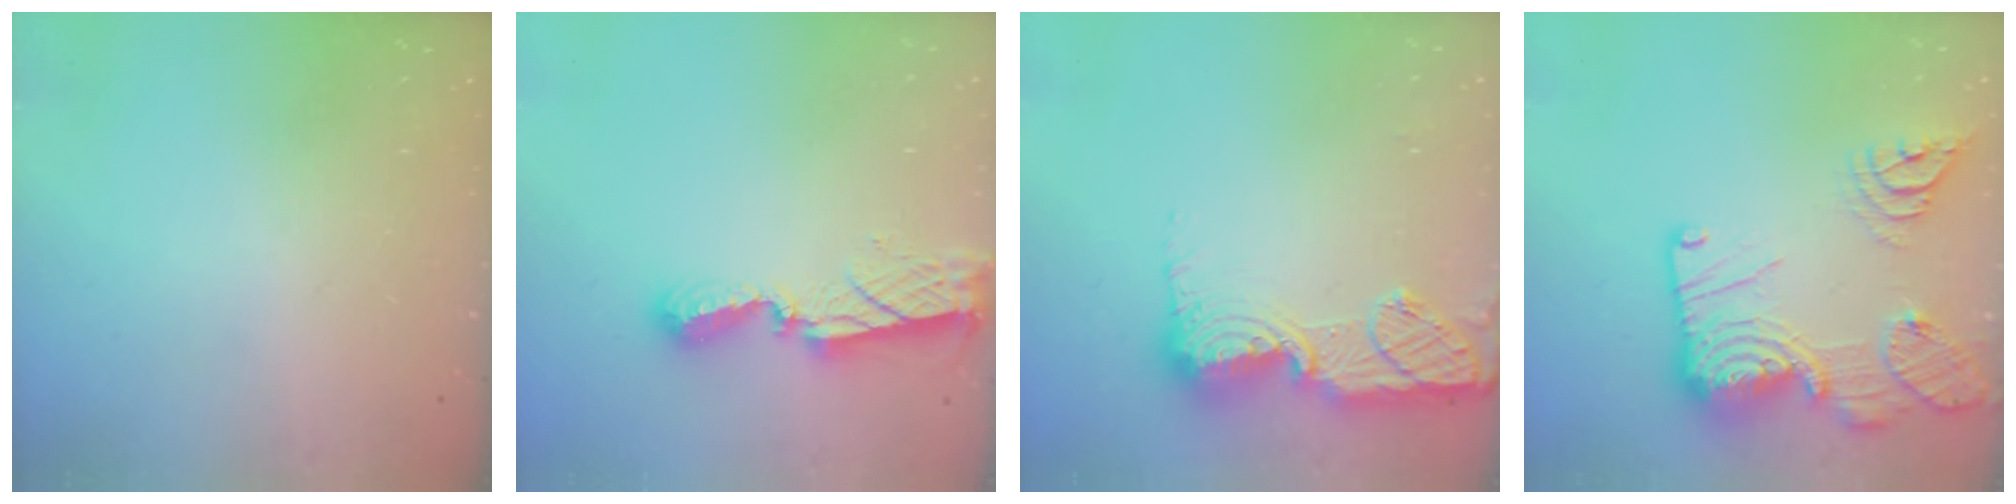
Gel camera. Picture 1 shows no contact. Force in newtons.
{"total": 7.9, "press": 7.9, "slide": 0.3}
{"total": 15.4, "press": 15.4, "slide": 1.2}
{"total": 22.9, "press": 22.8, "slide": 2.3}